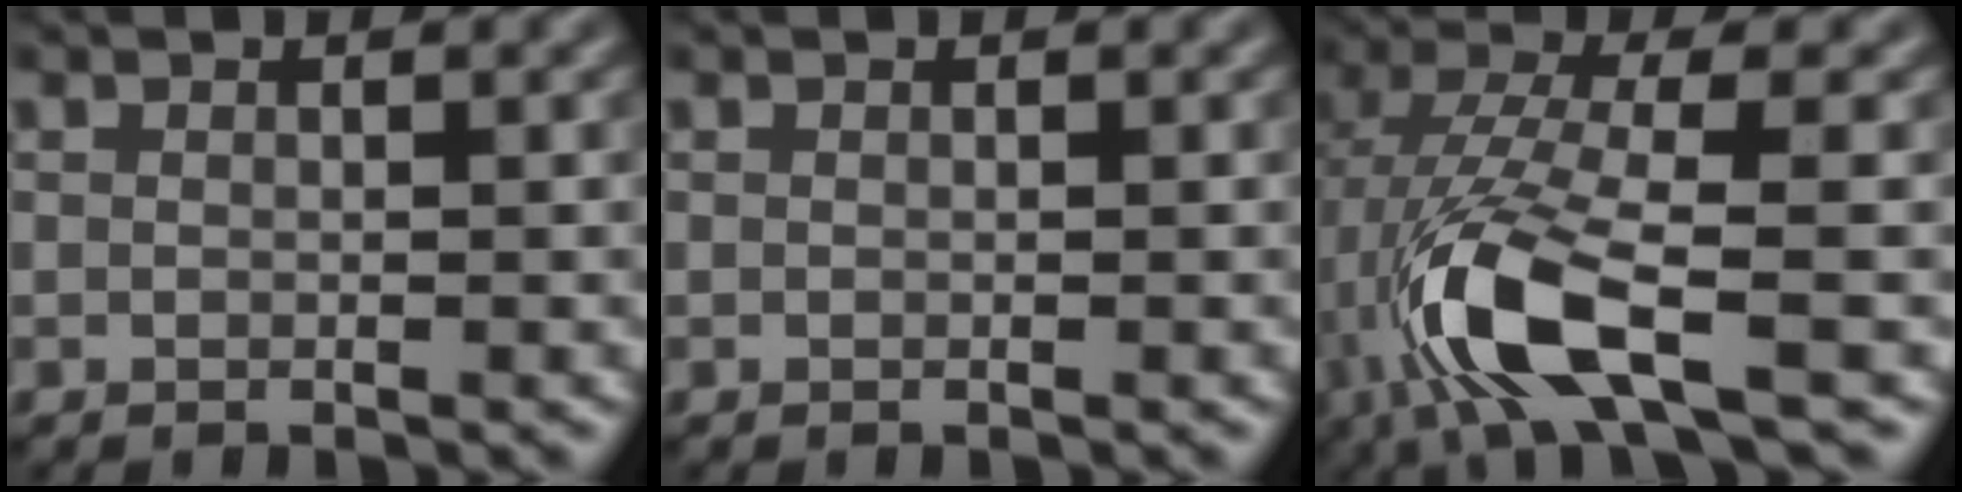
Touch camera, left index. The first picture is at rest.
{"total": 0.0}
{"total": 8.3, "force": [-3.1, 2.4, 7.3], "torque": [-0.164, 0.002, -0.066]}